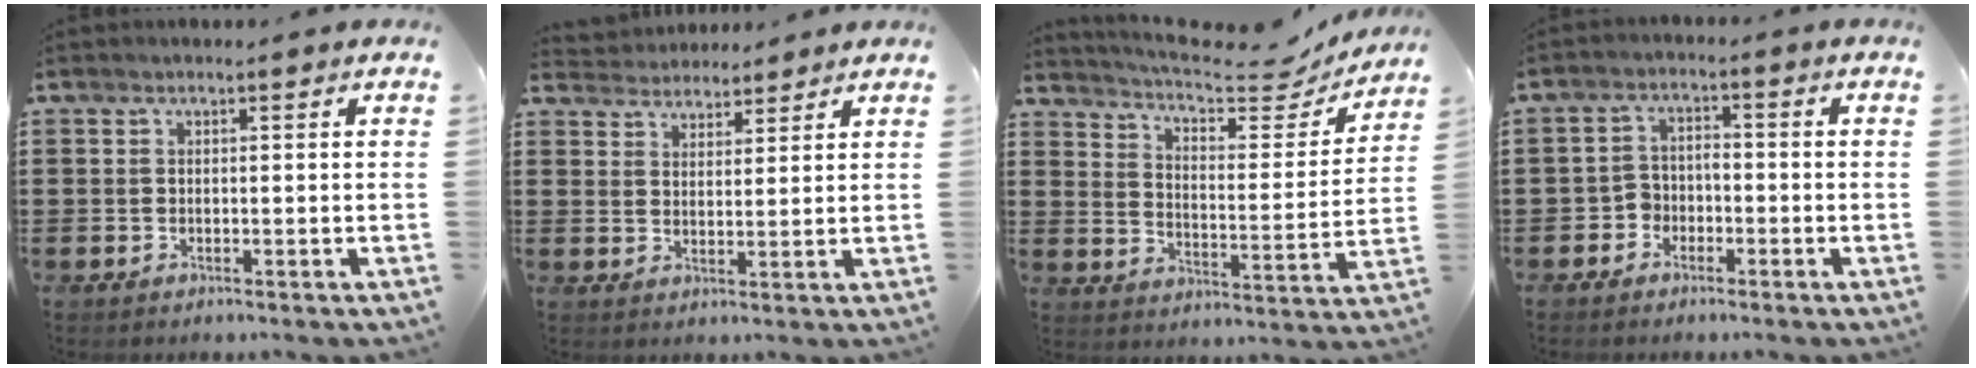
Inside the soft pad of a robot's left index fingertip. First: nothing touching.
{"total": 3.5, "force": [3.4, 1.0, -0.5], "torque": [-0.006, -0.009, 0.063]}
{"total": 6.9, "force": [6.2, 1.1, 2.8], "torque": [-0.069, -0.047, 0.099]}
{"total": 2.9, "force": [-2.2, 1.8, 0.5], "torque": [-0.018, 0.005, -0.049]}